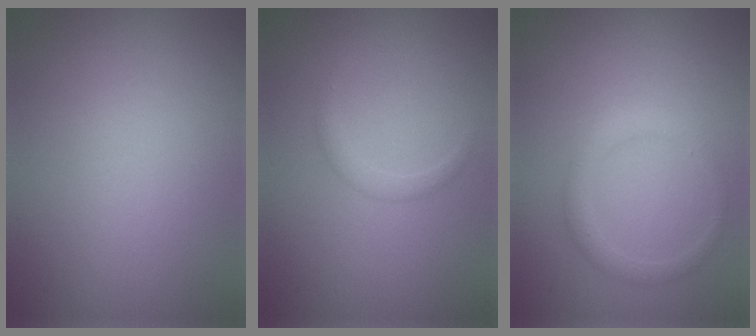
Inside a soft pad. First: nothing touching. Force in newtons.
{"total": 1.1, "press": 1.1, "slide": 0.1}
{"total": 1.5, "press": 1.5, "slide": 0.1}